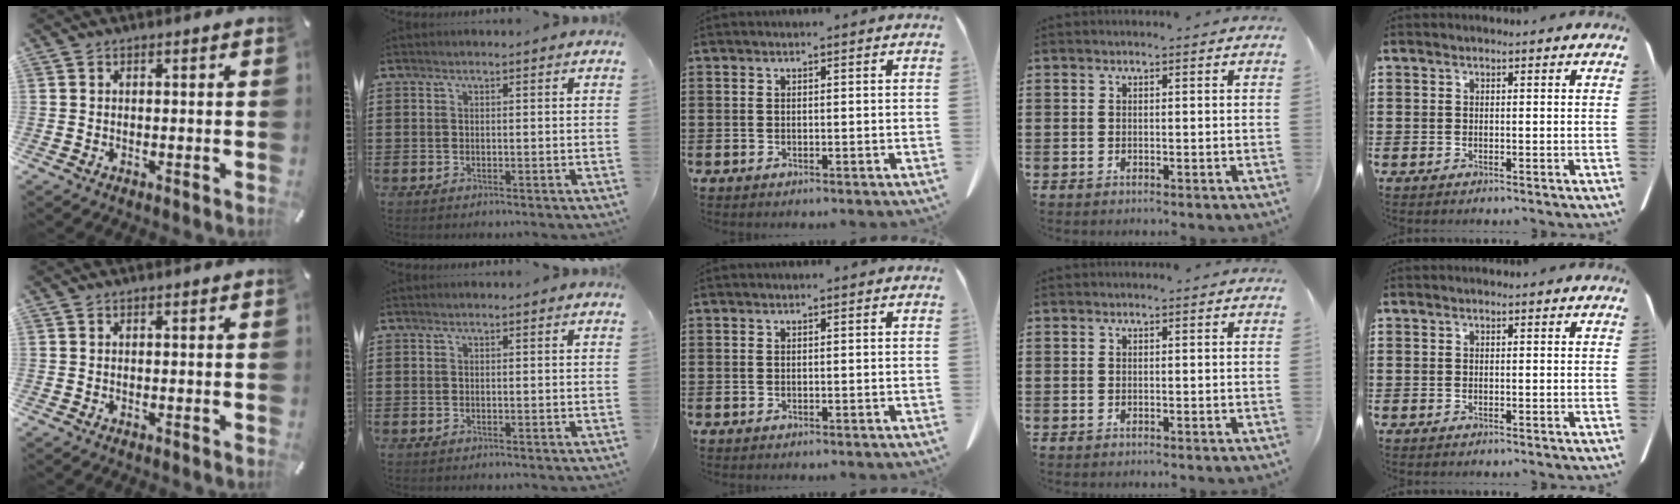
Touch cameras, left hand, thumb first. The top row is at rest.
{}